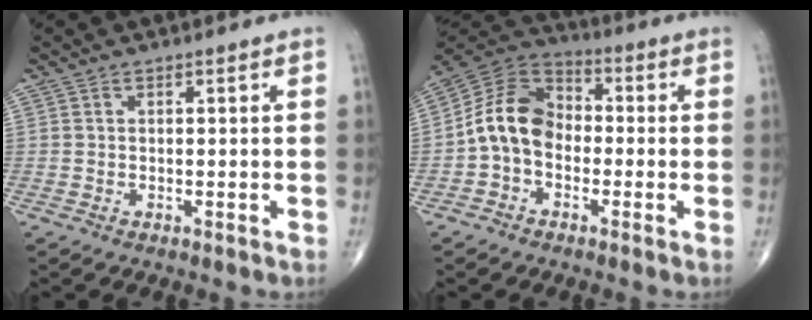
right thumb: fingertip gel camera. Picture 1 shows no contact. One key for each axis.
{"total": 11.4, "fx": -1.9, "fy": 8.5, "fz": 7.4, "tx": -0.122, "ty": 0.038, "tz": -0.052}